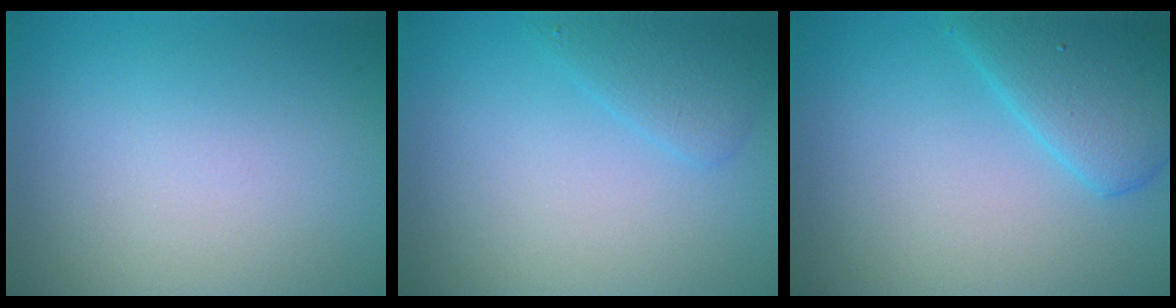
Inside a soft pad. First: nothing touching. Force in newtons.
{"total": 2.1, "press": 2.0, "slide": 0.2}
{"total": 5.2, "press": 5.2, "slide": 0.3}